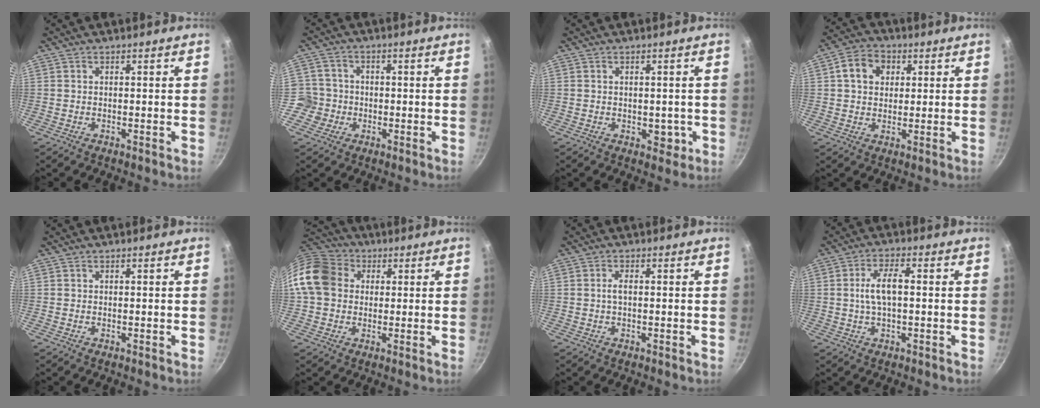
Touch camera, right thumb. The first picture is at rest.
{"total": 5.6, "force": [-1.6, 5.4, 0.8], "torque": [0.023, 0.018, -0.038]}
{"total": 2.9, "force": [-0.6, 2.1, 2.0], "torque": [-0.004, 0.000, -0.006]}
{"total": 7.6, "force": [2.2, 6.0, 4.1], "torque": [-0.049, 0.008, 0.026]}
{"total": 0.0}
{"total": 12.6, "force": [1.8, 10.5, 6.8], "torque": [-0.105, 0.027, 0.017]}
{"total": 1.7, "force": [0.0, 0.7, 1.5], "torque": [-0.033, 0.005, -0.001]}
{"total": 6.4, "force": [0.3, 2.6, 5.8], "torque": [-0.112, 0.017, 0.003]}